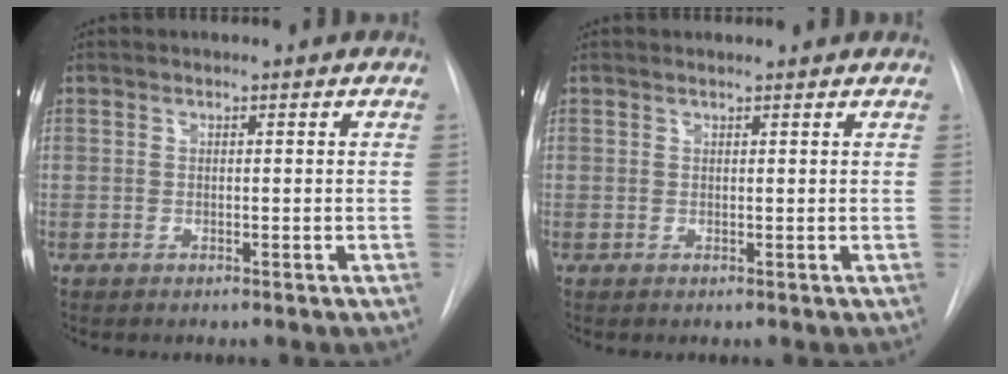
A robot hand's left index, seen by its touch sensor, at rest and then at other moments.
{"total": 1.4, "force": [1.4, -0.1, 0.3], "torque": [-0.011, 0.008, 0.018]}